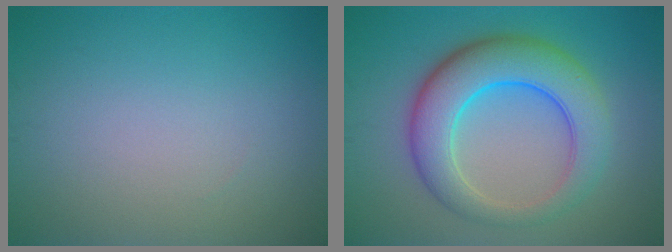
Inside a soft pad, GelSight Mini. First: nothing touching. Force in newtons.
{"total": 7.9, "press": 7.9, "slide": 0.0}